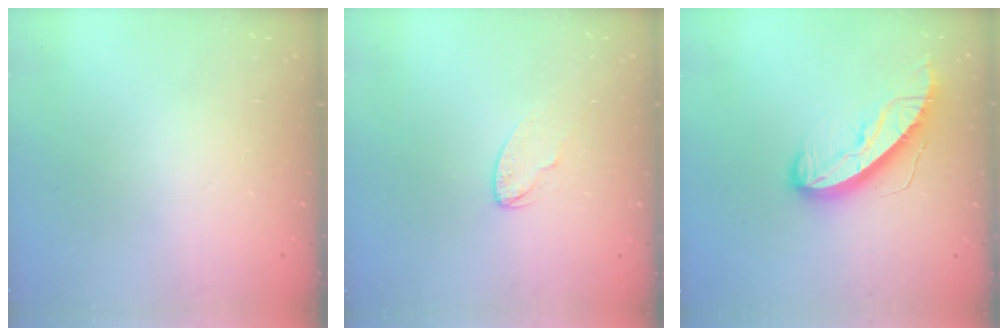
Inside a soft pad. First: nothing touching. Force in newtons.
{"total": 4.1, "press": 4.0, "slide": 0.4}
{"total": 11.2, "press": 11.2, "slide": 0.9}